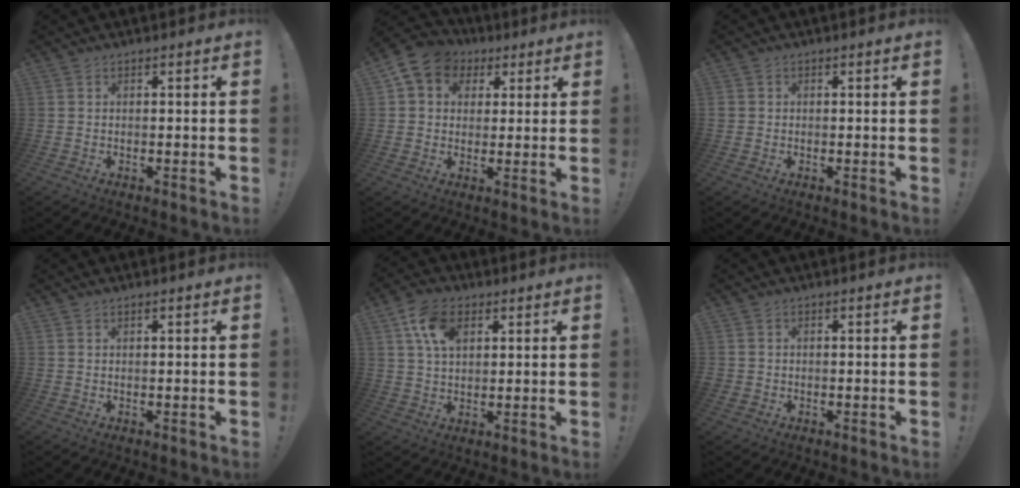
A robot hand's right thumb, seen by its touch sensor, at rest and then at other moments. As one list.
[{"total": 8.7, "force": [2.8, 7.7, 3.1], "torque": [-0.043, -0.006, 0.058]}, {"total": 1.2, "force": [0.1, 1.1, 0.4], "torque": [-0.008, 0.004, 0.002]}, {"total": 0.6, "force": [0.5, -0.2, 0.4], "torque": [-0.010, 0.001, 0.009]}, {"total": 10.7, "force": [4.6, 6.8, 6.9], "torque": [-0.114, -0.003, 0.084]}, {"total": 1.3, "force": [0.0, 1.3, 0.3], "torque": [-0.004, 0.003, 0.001]}]